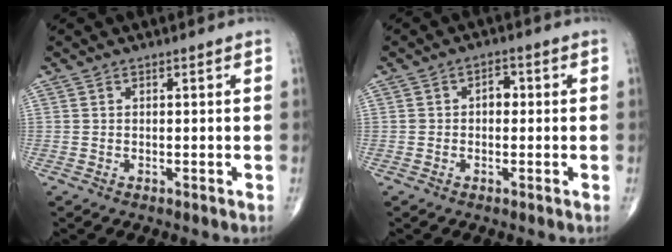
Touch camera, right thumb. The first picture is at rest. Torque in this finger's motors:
{"motor_torque": [0.10, 0.97, 0.36, -0.10, -0.03]}